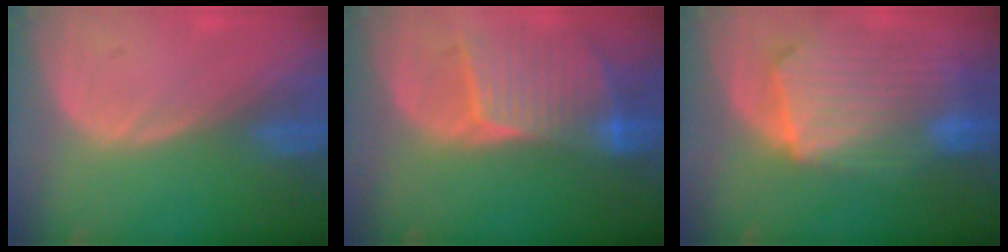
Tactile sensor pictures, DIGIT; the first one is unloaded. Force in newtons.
{"total": 8.7, "press": 7.8, "slide": 3.9}
{"total": 10.9, "press": 9.5, "slide": 5.2}